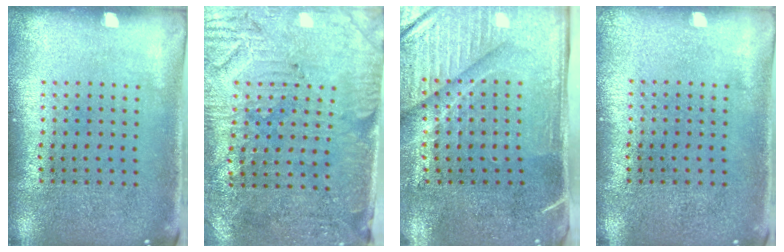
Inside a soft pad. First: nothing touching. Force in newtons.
{"total": 3.1, "press": 2.8, "slide": 1.4}
{"total": 4.7, "press": 4.0, "slide": 2.5}
{"total": 0.0}